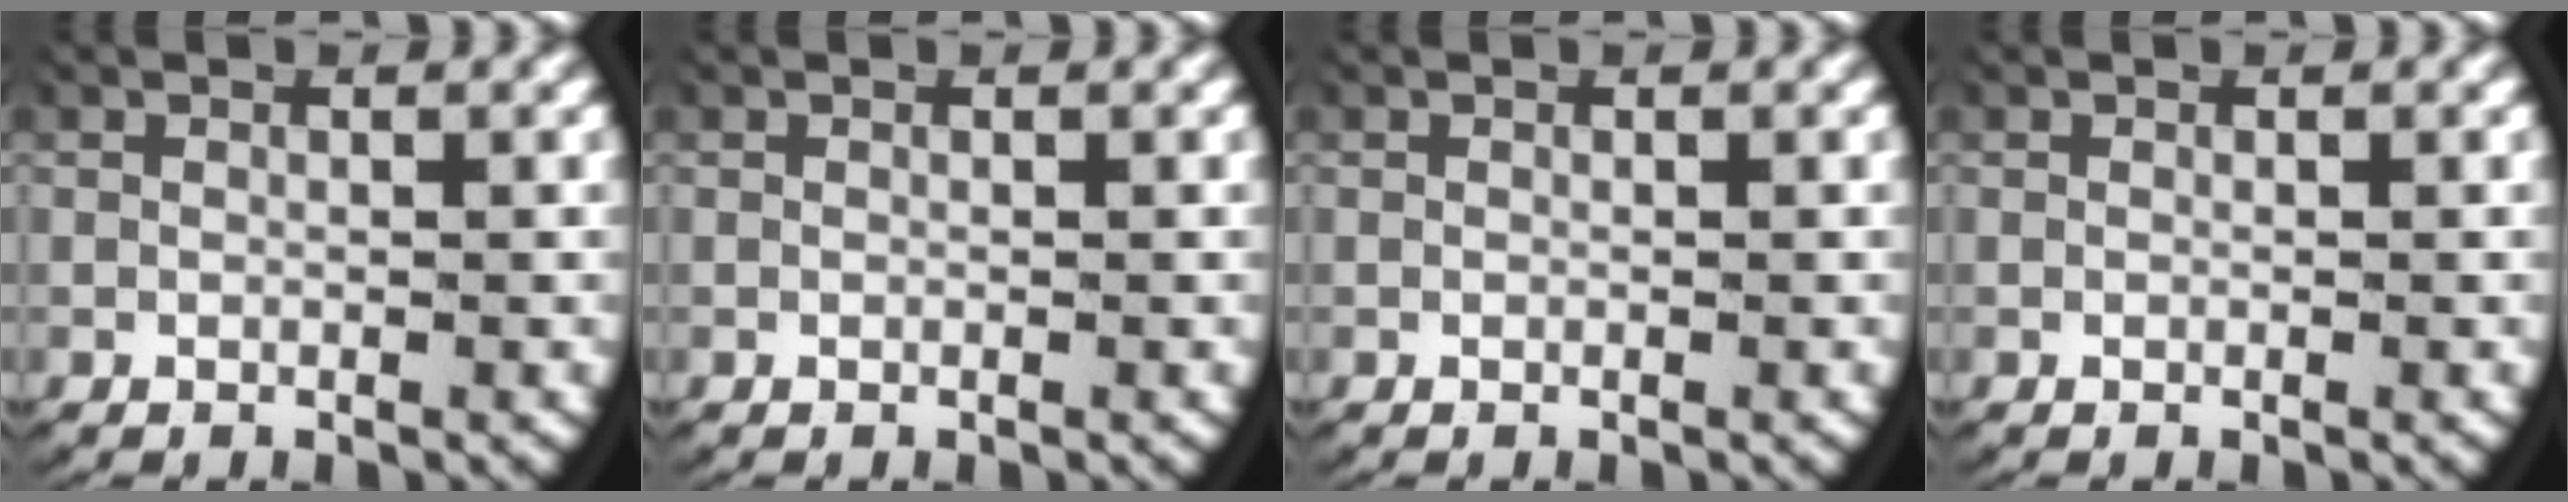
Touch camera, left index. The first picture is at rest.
{"total": 0.0}
{"total": 0.0}
{"total": 0.0}